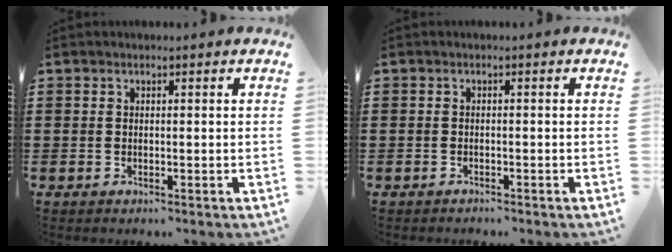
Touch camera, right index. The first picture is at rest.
{"total": 0.5, "force": [-0.5, 0.0, -0.1], "torque": [0.001, 0.001, -0.011]}